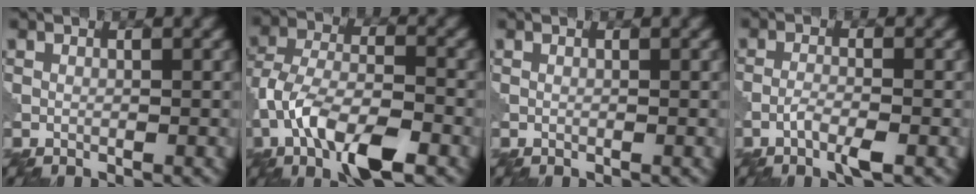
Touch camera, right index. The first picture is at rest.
{"total": 8.3, "force": [-4.1, 3.4, 6.5], "torque": [-0.126, 0.005, -0.087]}
{"total": 0.0}
{"total": 2.3, "force": [-1.2, 0.4, 1.9], "torque": [-0.039, 0.003, -0.028]}